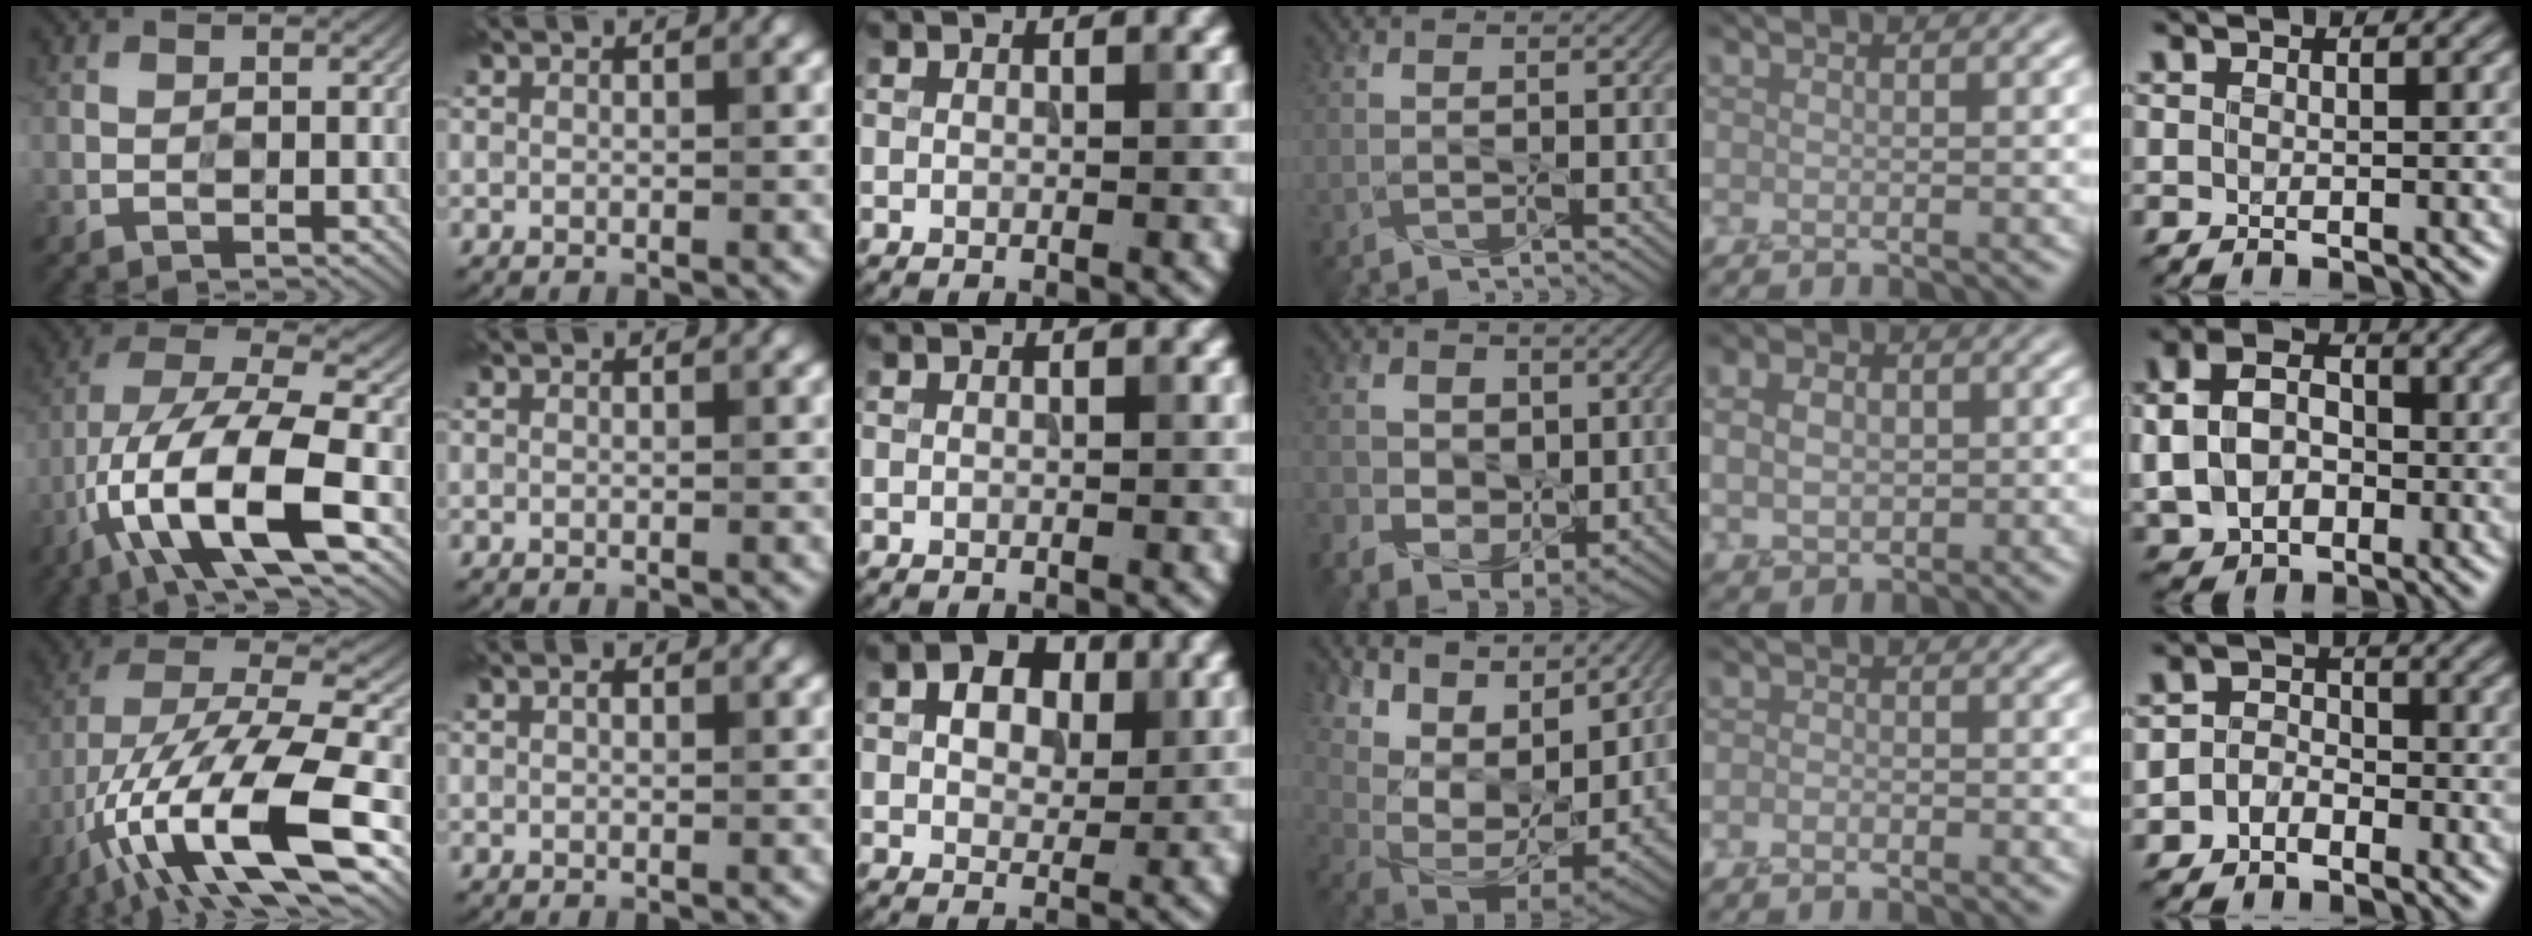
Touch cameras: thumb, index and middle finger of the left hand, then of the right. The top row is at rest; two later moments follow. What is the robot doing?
{"motion": "wipe", "object": "whiteboard"}